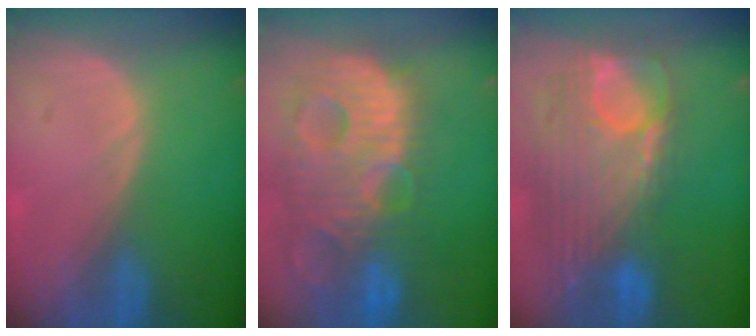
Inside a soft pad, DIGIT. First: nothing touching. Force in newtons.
{"total": 14.0, "press": 12.1, "slide": 7.2}
{"total": 12.5, "press": 10.6, "slide": 6.7}